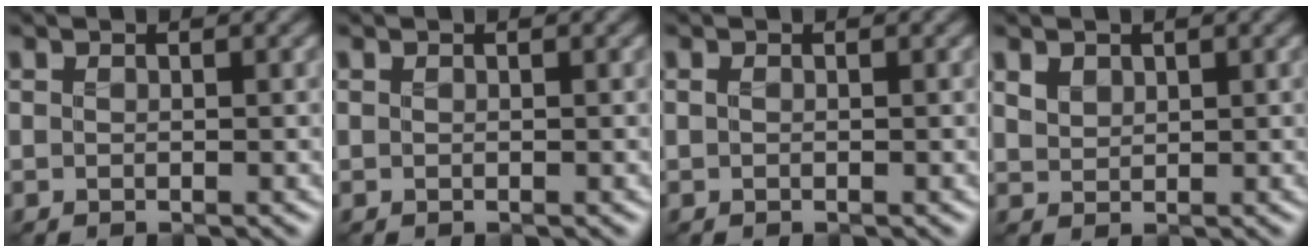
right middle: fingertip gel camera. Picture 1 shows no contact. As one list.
[{"total": 0.0}, {"total": 0.0}, {"total": 1.4, "force": [0.8, 1.0, 0.5], "torque": [-0.019, -0.003, 0.016]}]